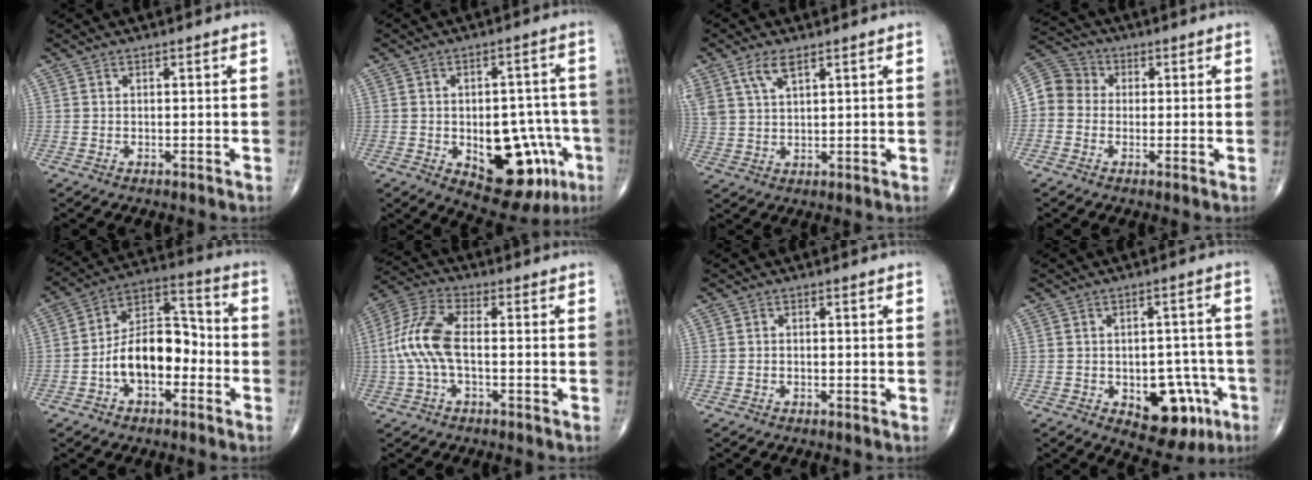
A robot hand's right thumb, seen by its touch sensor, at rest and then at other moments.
{"total": 17.1, "force": [-5.6, 9.3, 13.2], "torque": [-0.133, 0.028, -0.056]}
{"total": 6.0, "force": [3.6, 2.5, 4.1], "torque": [-0.084, -0.006, 0.076]}
{"total": 6.7, "force": [-0.3, 6.1, 2.8], "torque": [-0.035, 0.022, -0.022]}
{"total": 13.7, "force": [-3.6, 8.2, 10.4], "torque": [-0.152, 0.051, -0.072]}
{"total": 10.1, "force": [-1.0, 4.4, 9.0], "torque": [-0.217, 0.028, -0.024]}
{"total": 0.5, "force": [-0.3, 0.3, 0.3], "torque": [-0.004, 0.003, -0.008]}
{"total": 12.6, "force": [-4.9, 7.3, 9.1], "torque": [-0.077, 0.032, -0.053]}